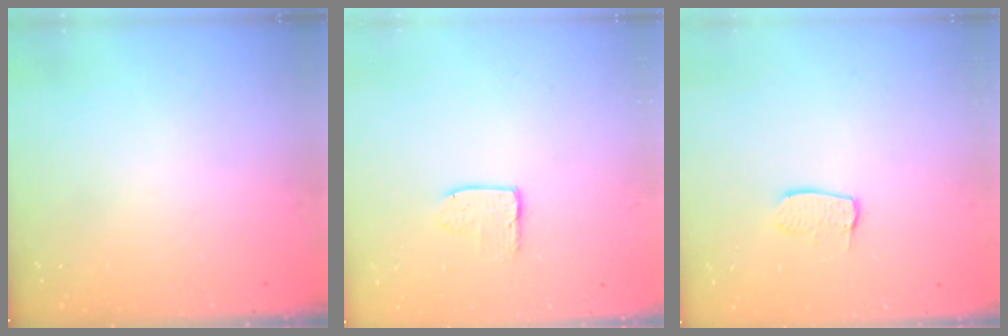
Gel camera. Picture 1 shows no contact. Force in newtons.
{"total": 3.8, "press": 3.8, "slide": 0.3}
{"total": 6.3, "press": 6.3, "slide": 0.2}